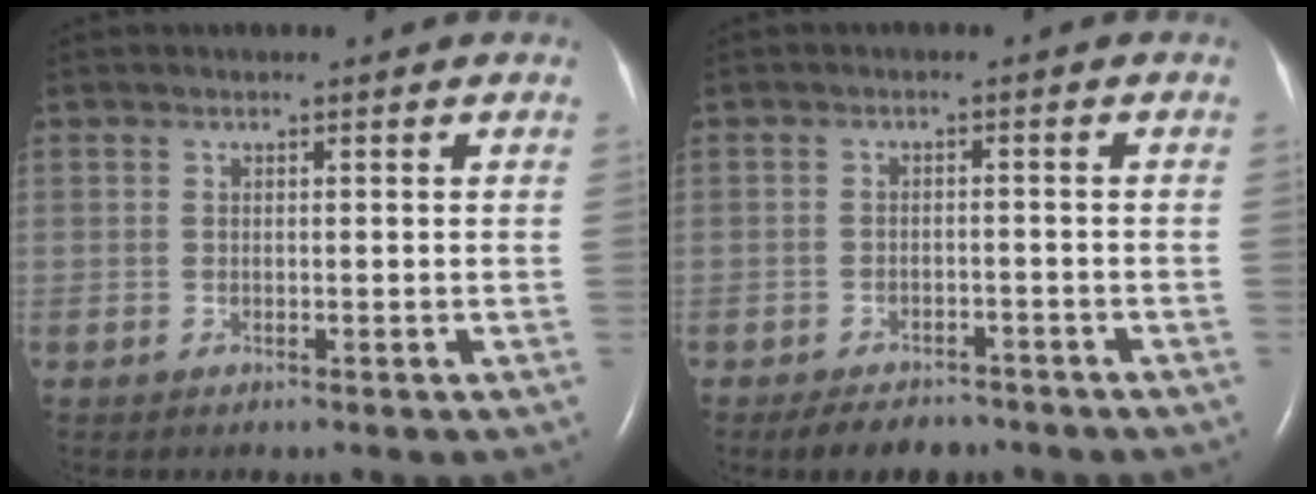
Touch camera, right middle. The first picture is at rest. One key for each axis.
{"total": 5.7, "fx": -4.7, "fy": 2.6, "fz": 2.0, "tx": -0.030, "ty": -0.001, "tz": -0.066}